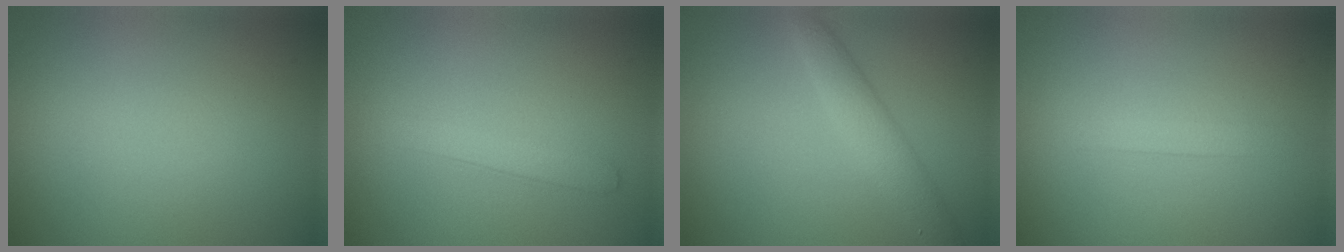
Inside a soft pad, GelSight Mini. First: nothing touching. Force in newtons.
{"total": 1.8, "press": 1.8, "slide": 0.1}
{"total": 2.9, "press": 2.9, "slide": 0.1}
{"total": 1.3, "press": 1.3, "slide": 0.1}